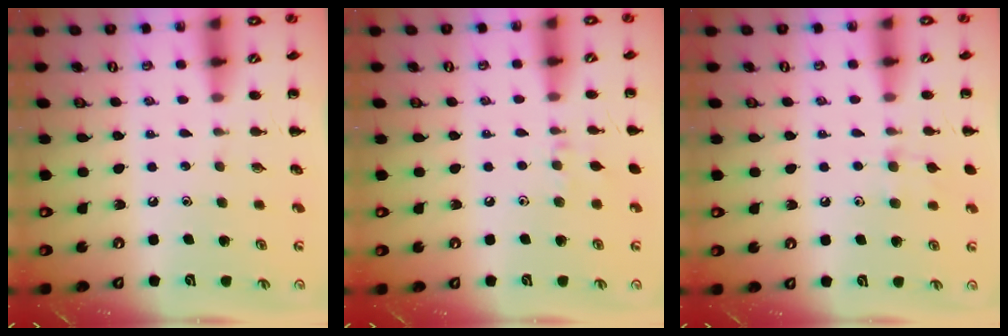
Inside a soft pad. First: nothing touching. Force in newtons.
{"total": 5.4, "press": 5.1, "slide": 1.7}
{"total": 7.3, "press": 7.0, "slide": 2.3}